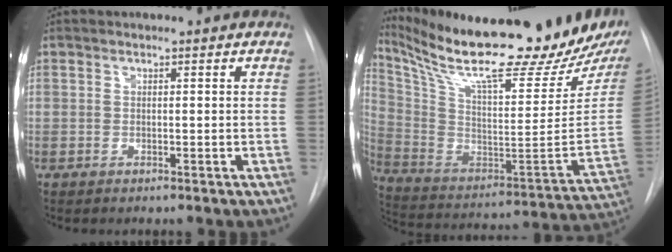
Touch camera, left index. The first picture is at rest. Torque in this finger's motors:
{"motor_torque": [0.94, -1.20, 0.14, 0.06]}